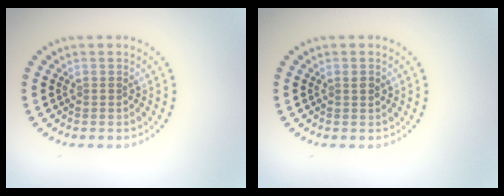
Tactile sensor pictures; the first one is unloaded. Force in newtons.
{"total": 0.8, "press": 0.8, "slide": 0.3}